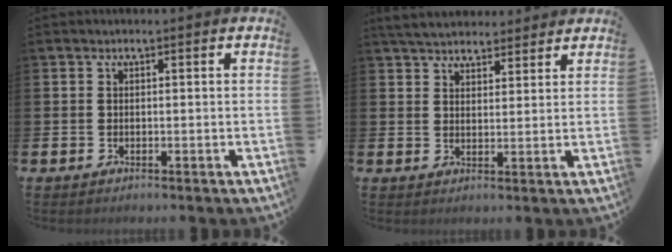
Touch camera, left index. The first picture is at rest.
{"total": 4.9, "force": [4.7, 1.2, 0.7], "torque": [-0.026, -0.018, 0.085]}